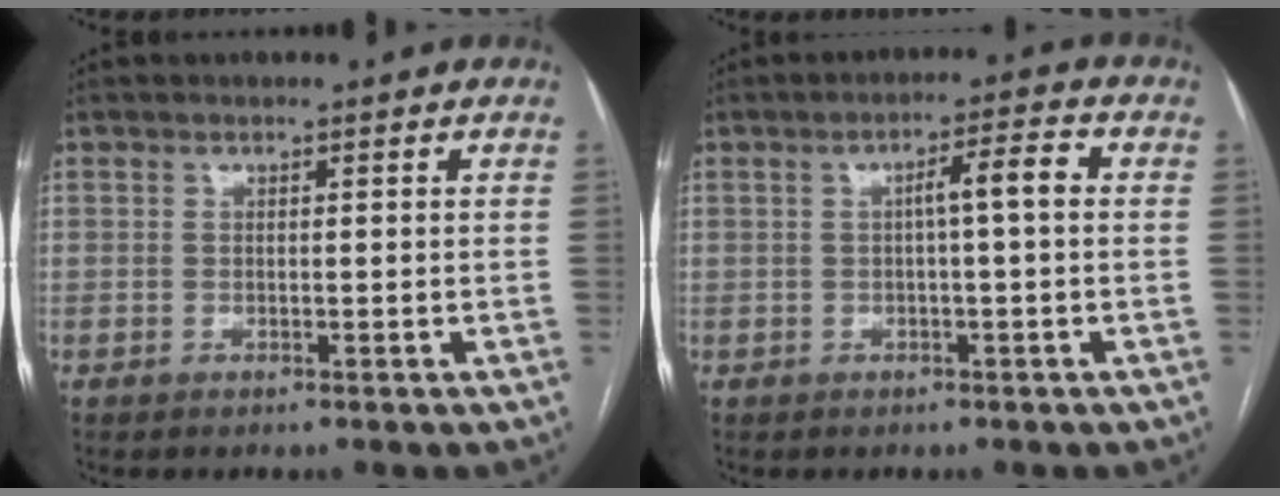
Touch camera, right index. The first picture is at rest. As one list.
[{"total": 4.6, "force": [0.3, 0.4, 4.6], "torque": [-0.070, 0.013, 0.004]}]